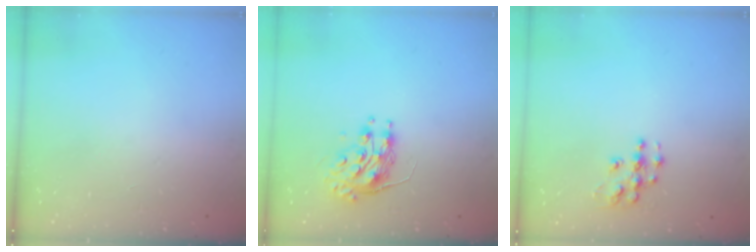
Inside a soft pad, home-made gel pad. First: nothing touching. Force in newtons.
{"total": 8.7, "press": 8.7, "slide": 0.8}
{"total": 8.2, "press": 8.2, "slide": 0.4}